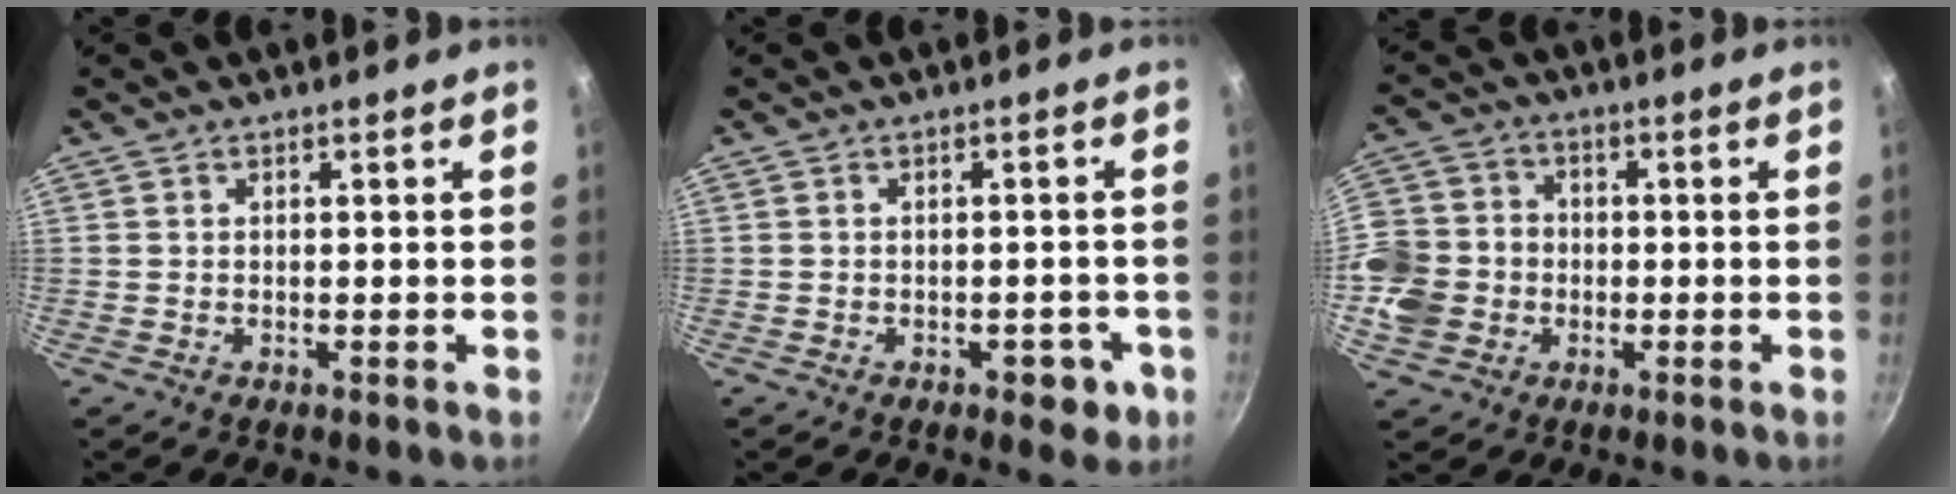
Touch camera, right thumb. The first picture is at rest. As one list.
[{"total": 4.3, "force": [-2.0, 2.3, 3.1], "torque": [-0.017, 0.012, -0.020]}, {"total": 13.1, "force": [-2.7, 11.3, 6.1], "torque": [-0.120, 0.025, -0.051]}]